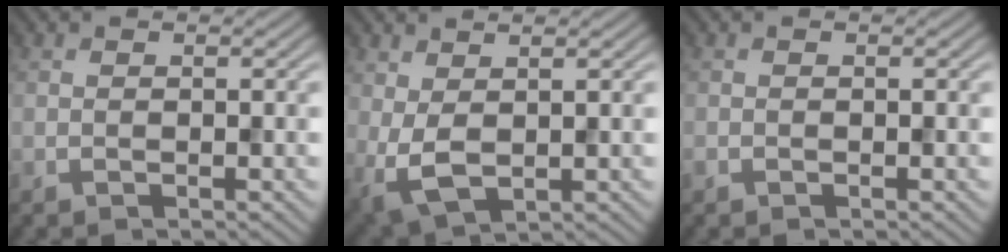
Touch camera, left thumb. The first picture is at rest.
{"total": 4.2, "force": [0.5, 2.4, 3.4], "torque": [-0.092, -0.004, 0.014]}
{"total": 0.6, "force": [-0.4, 0.4, 0.2], "torque": [-0.007, -0.003, -0.006]}